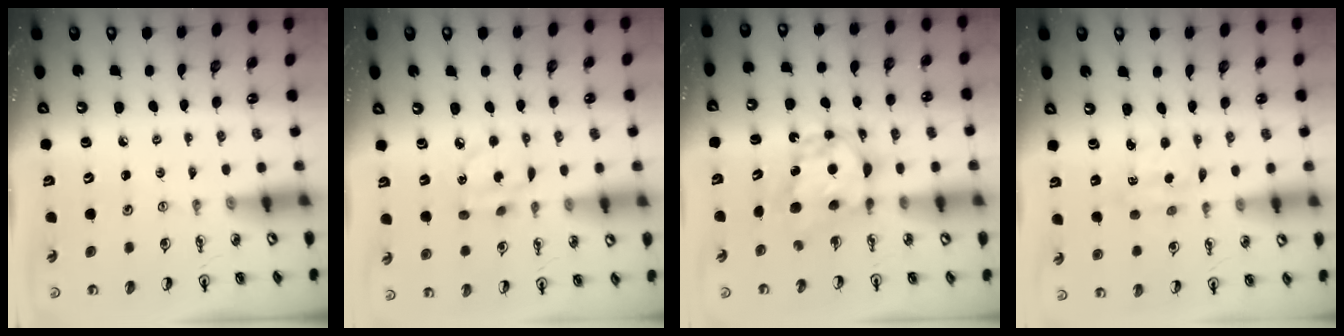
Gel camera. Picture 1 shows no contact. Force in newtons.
{"total": 6.7, "press": 6.7, "slide": 0.1}
{"total": 7.2, "press": 7.1, "slide": 0.7}
{"total": 2.3, "press": 2.3, "slide": 0.5}